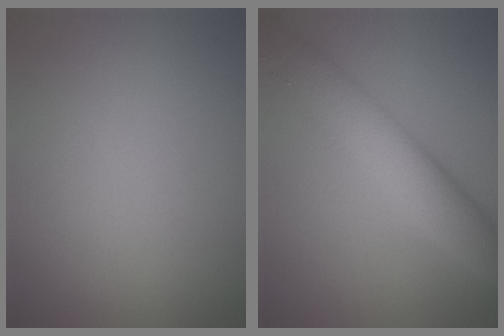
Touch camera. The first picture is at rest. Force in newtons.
{"total": 6.1, "press": 6.1, "slide": 0.2}